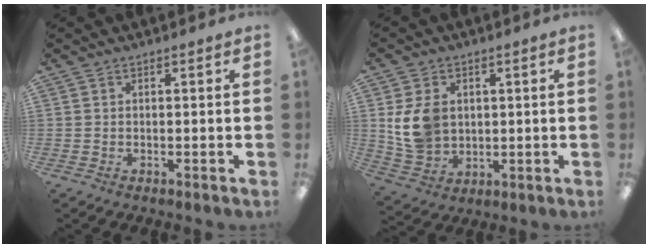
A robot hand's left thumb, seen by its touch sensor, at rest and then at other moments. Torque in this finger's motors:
{"motor_torque": [0.66, 2.01, 1.09, -0.71, 0.10]}